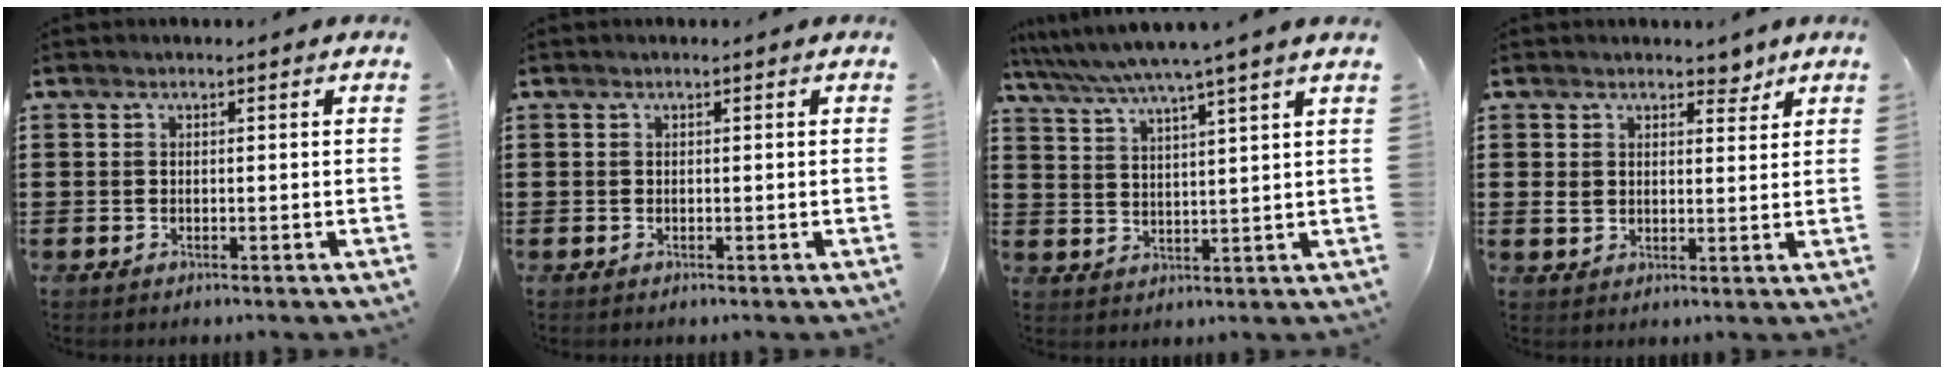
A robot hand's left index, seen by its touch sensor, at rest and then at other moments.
{"total": 0.0}
{"total": 5.6, "force": [4.9, -0.8, 2.6], "torque": [-0.068, -0.027, 0.082]}
{"total": 4.1, "force": [2.5, 2.8, 1.5], "torque": [-0.035, 0.005, 0.042]}